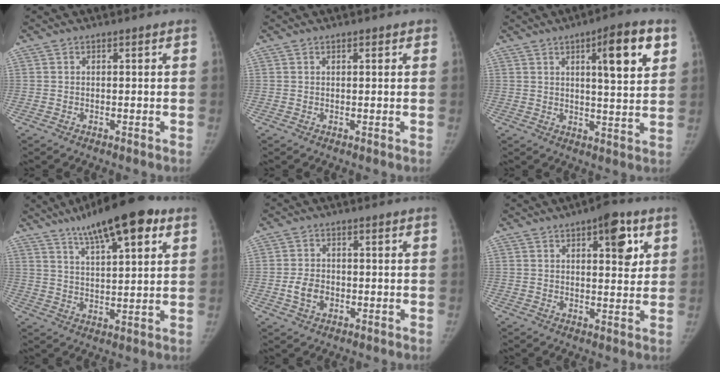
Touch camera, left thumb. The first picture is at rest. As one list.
[{"total": 0.9, "force": [0.5, 0.4, 0.6], "torque": [-0.002, 0.001, 0.006]}, {"total": 11.7, "force": [5.0, 2.5, 10.3], "torque": [-0.131, -0.019, 0.068]}, {"total": 15.9, "force": [9.2, 4.6, 12.1], "torque": [-0.166, -0.021, 0.145]}, {"total": 4.2, "force": [-1.2, 3.2, 2.4], "torque": [-0.036, 0.008, -0.020]}, {"total": 8.4, "force": [3.7, 3.4, 6.7], "torque": [-0.061, -0.012, 0.046]}]